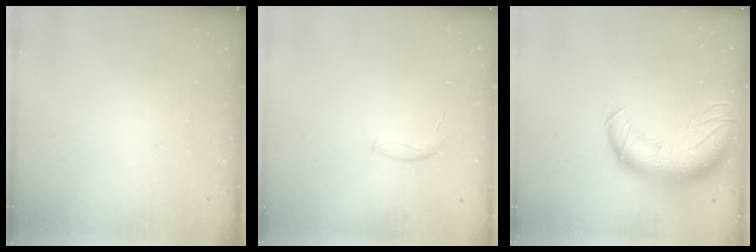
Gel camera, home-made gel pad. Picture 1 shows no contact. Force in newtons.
{"total": 6.0, "press": 5.9, "slide": 0.7}
{"total": 15.5, "press": 15.0, "slide": 3.8}